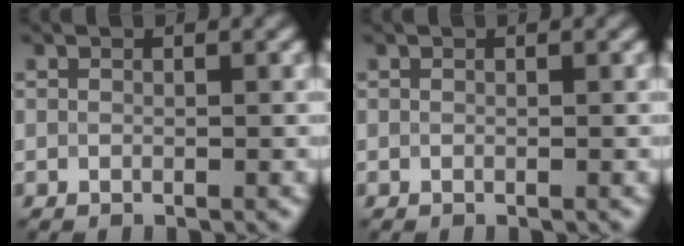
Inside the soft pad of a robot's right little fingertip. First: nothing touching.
{"total": 0.0}